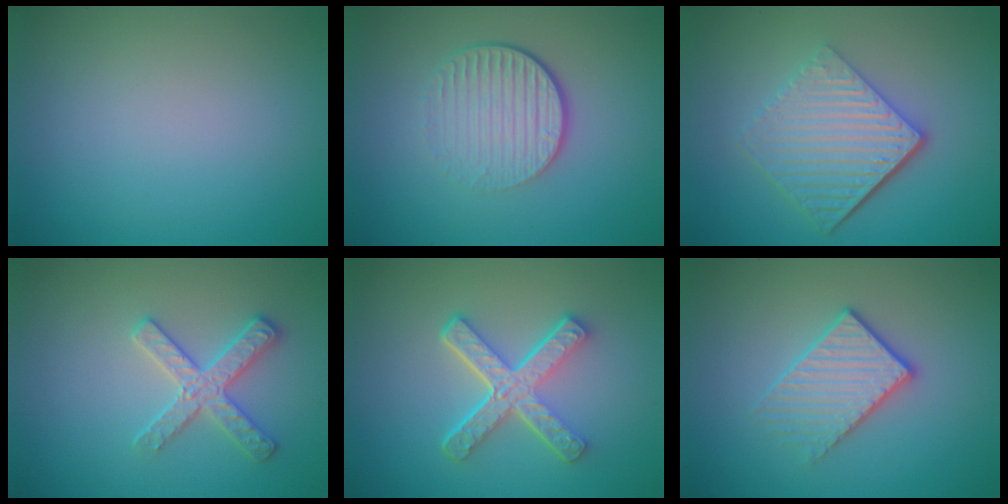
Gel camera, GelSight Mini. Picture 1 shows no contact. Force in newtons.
{"total": 4.7, "press": 2.8, "slide": 3.7}
{"total": 6.1, "press": 4.0, "slide": 4.5}
{"total": 2.9, "press": 2.9, "slide": 0.1}
{"total": 5.3, "press": 3.7, "slide": 3.9}
{"total": 3.2, "press": 3.0, "slide": 1.3}